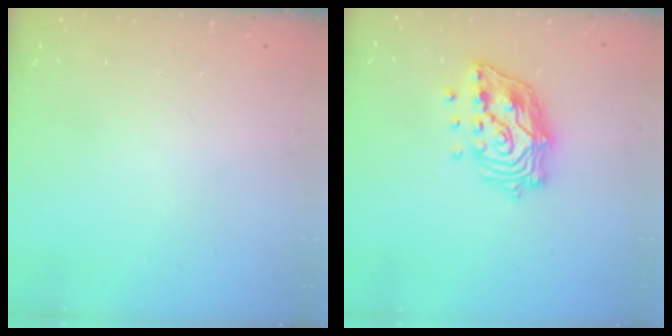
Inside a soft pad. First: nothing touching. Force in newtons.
{"total": 14.9, "press": 14.8, "slide": 1.7}